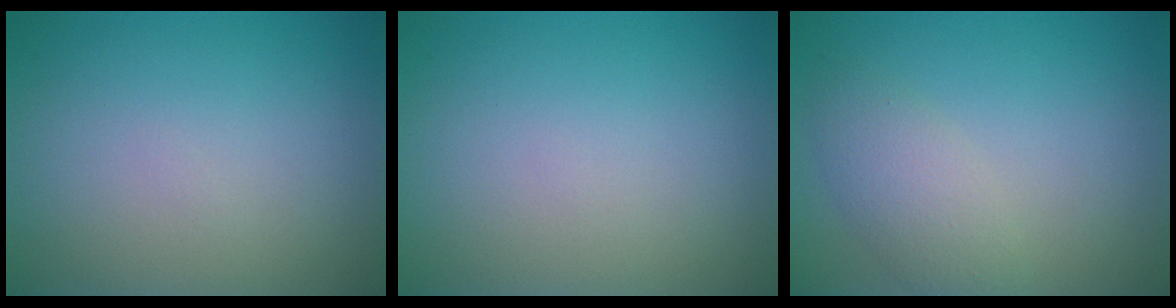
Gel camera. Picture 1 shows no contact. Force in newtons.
{"total": 0.0}
{"total": 2.9, "press": 2.9, "slide": 0.2}